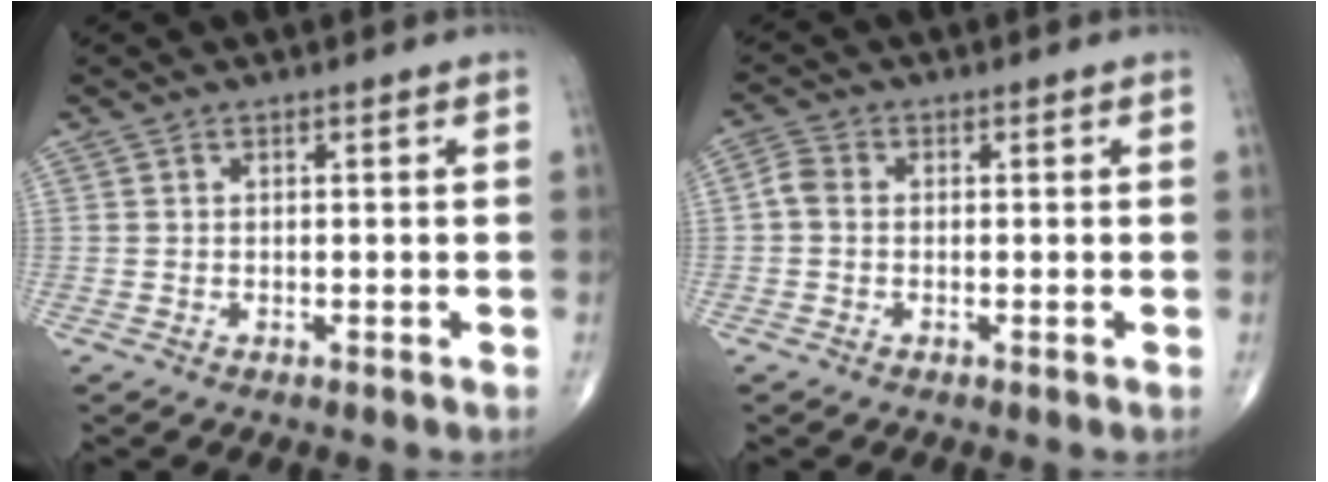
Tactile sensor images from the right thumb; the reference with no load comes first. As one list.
[{"total": 2.7, "force": [-0.2, 2.0, 1.7], "torque": [-0.033, 0.006, -0.014]}]